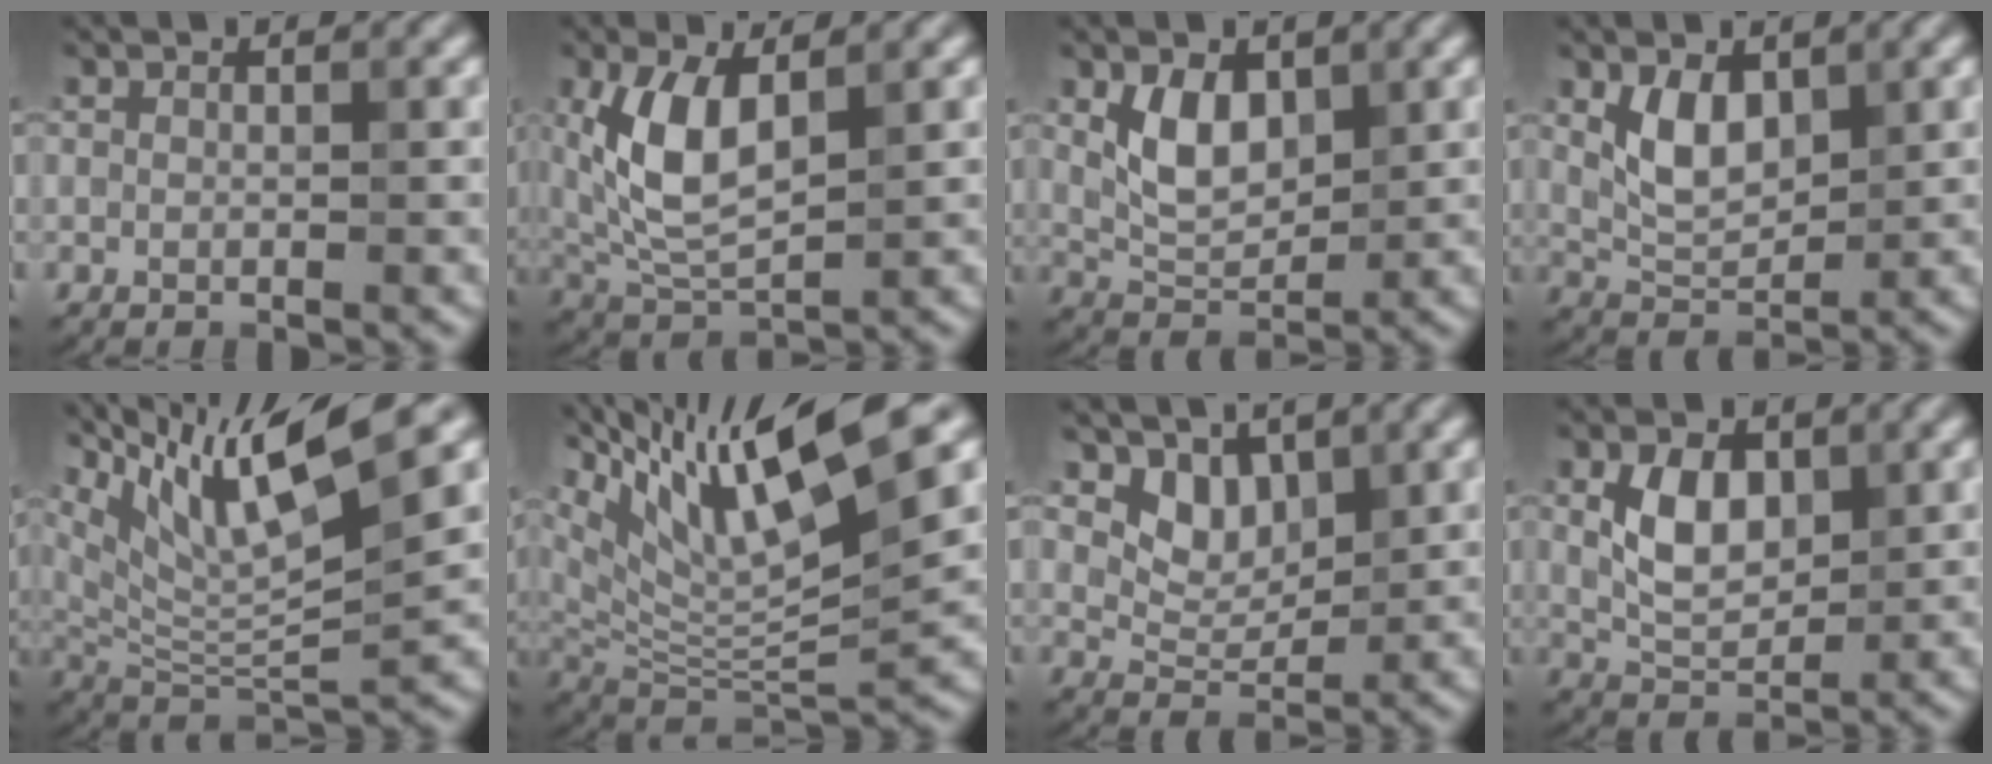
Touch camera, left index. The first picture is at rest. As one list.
[{"total": 6.0, "force": [1.4, 2.8, 5.2], "torque": [-0.121, -0.004, 0.032]}, {"total": 3.9, "force": [1.2, 2.4, 2.9], "torque": [-0.060, -0.006, 0.027]}, {"total": 3.6, "force": [1.3, 2.0, 2.7], "torque": [-0.056, -0.006, 0.029]}, {"total": 10.9, "force": [6.3, 1.9, 8.7], "torque": [-0.160, 0.005, 0.119]}, {"total": 13.5, "force": [7.4, 2.9, 10.9], "torque": [-0.212, 0.014, 0.146]}, {"total": 3.2, "force": [1.8, 2.1, 1.6], "torque": [-0.038, -0.020, 0.034]}, {"total": 4.3, "force": [0.9, 2.7, 3.3], "torque": [-0.069, -0.002, 0.018]}]